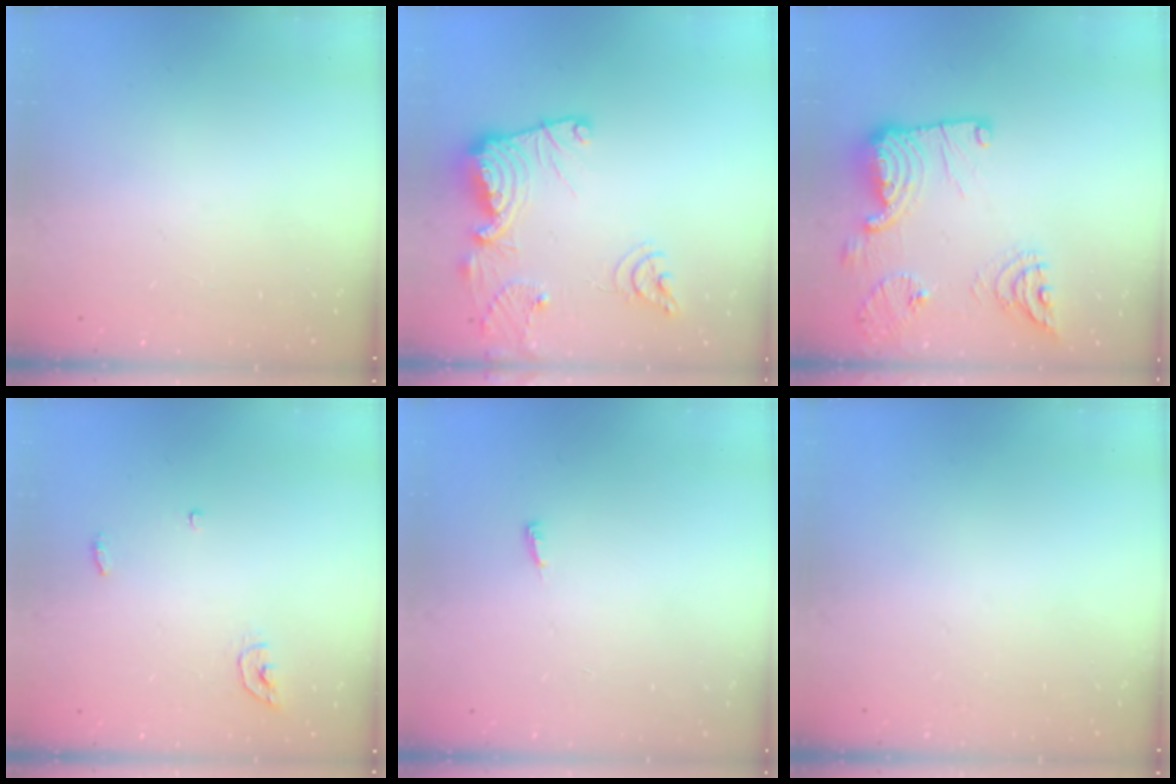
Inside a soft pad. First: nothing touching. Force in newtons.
{"total": 16.7, "press": 16.7, "slide": 1.2}
{"total": 19.2, "press": 19.2, "slide": 1.1}
{"total": 4.3, "press": 4.3, "slide": 0.3}
{"total": 3.4, "press": 3.3, "slide": 0.7}
{"total": 0.0}